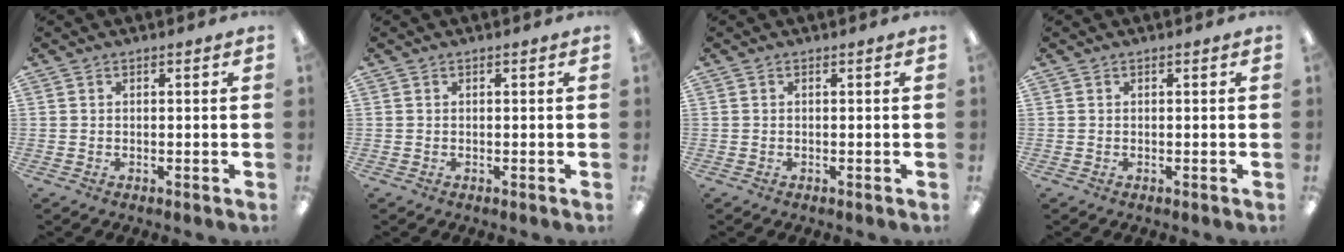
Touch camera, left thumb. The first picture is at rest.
{"total": 0.0}
{"total": 0.0}
{"total": 0.0}